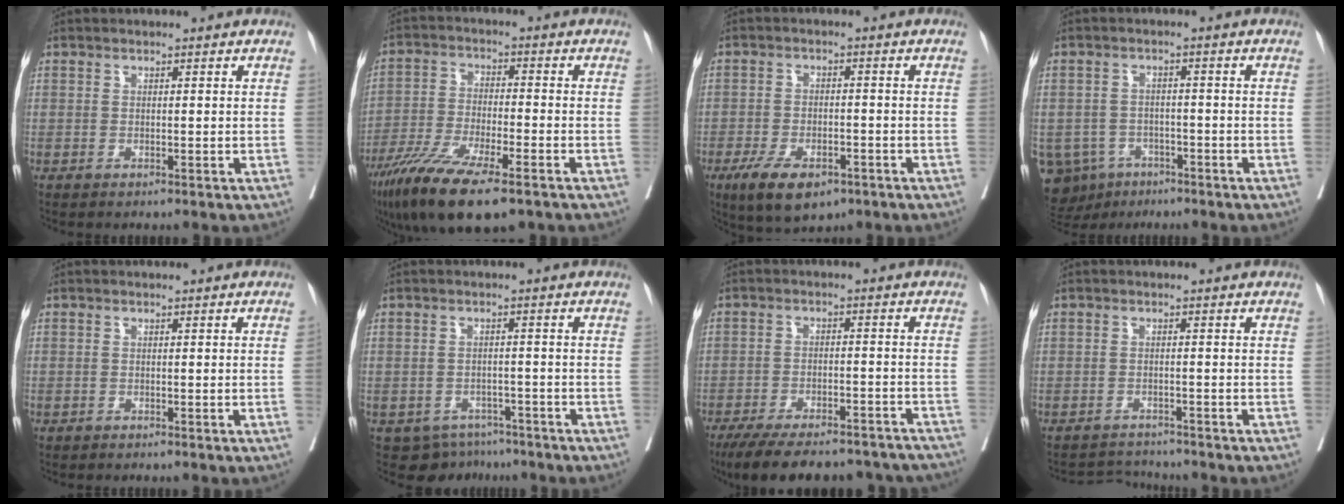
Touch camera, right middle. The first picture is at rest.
{"total": 14.6, "force": [-9.9, 2.6, 10.4], "torque": [-0.198, -0.042, -0.171]}
{"total": 8.8, "force": [-5.5, 3.8, 5.7], "torque": [-0.097, -0.010, -0.087]}
{"total": 10.5, "force": [-6.2, 8.0, 2.9], "torque": [-0.082, 0.001, -0.087]}
{"total": 0.0}
{"total": 5.8, "force": [-4.6, 3.5, 0.5], "torque": [0.000, 0.008, -0.060]}
{"total": 21.5, "force": [-18.8, 5.4, 8.9], "torque": [-0.141, -0.017, -0.248]}
{"total": 3.2, "force": [-3.0, 0.0, -1.0], "torque": [0.018, -0.007, -0.048]}